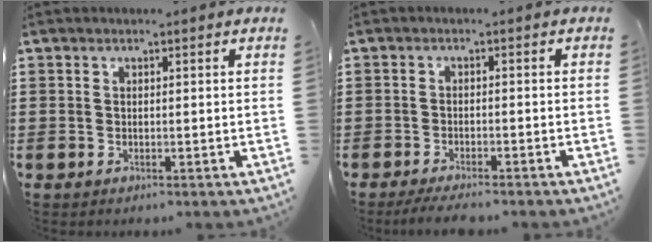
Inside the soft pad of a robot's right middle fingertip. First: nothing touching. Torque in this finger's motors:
{"motor_torque": [0.85, -0.64, 0.05, 0.05]}